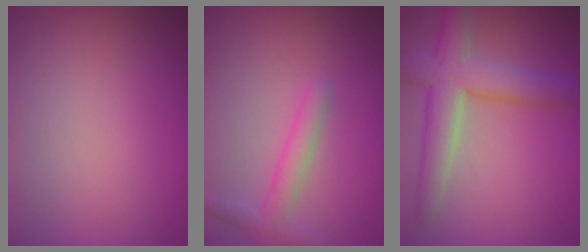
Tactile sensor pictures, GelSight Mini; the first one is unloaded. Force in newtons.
{"total": 2.2, "press": 2.2, "slide": 0.1}
{"total": 5.8, "press": 5.7, "slide": 0.5}